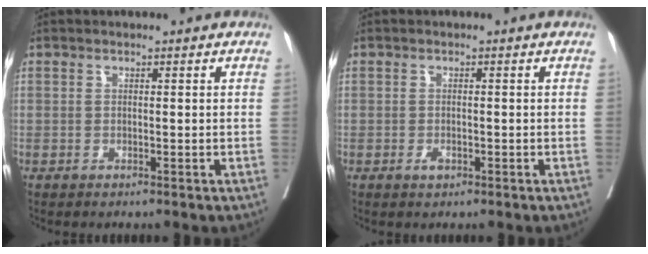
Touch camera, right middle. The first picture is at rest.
{"total": 1.2, "force": [-0.6, 0.6, 0.8], "torque": [-0.014, 0.001, -0.008]}